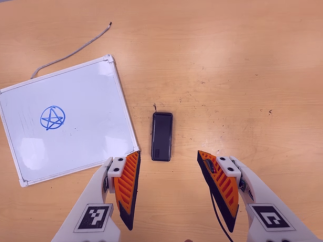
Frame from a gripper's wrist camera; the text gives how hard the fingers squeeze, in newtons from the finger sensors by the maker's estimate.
{"total": 0.0}